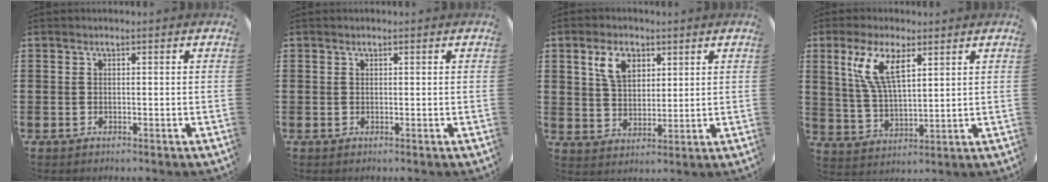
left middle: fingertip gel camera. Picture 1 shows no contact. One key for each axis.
{"total": 0.0}
{"total": 5.2, "fx": 2.9, "fy": 3.1, "fz": 3.1, "tx": -0.056, "ty": 0.003, "tz": 0.049}
{"total": 8.0, "fx": 4.5, "fy": 2.5, "fz": 6.1, "tx": -0.133, "ty": 0.005, "tz": 0.079}